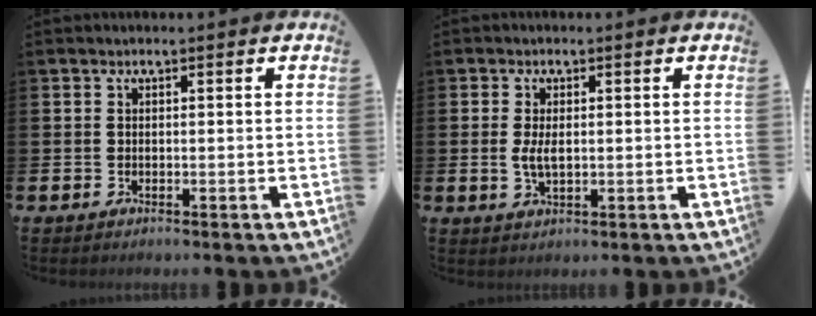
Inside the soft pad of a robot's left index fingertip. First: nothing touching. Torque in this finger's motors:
{"motor_torque": [0.67, -0.11, 0.08, 0.13]}